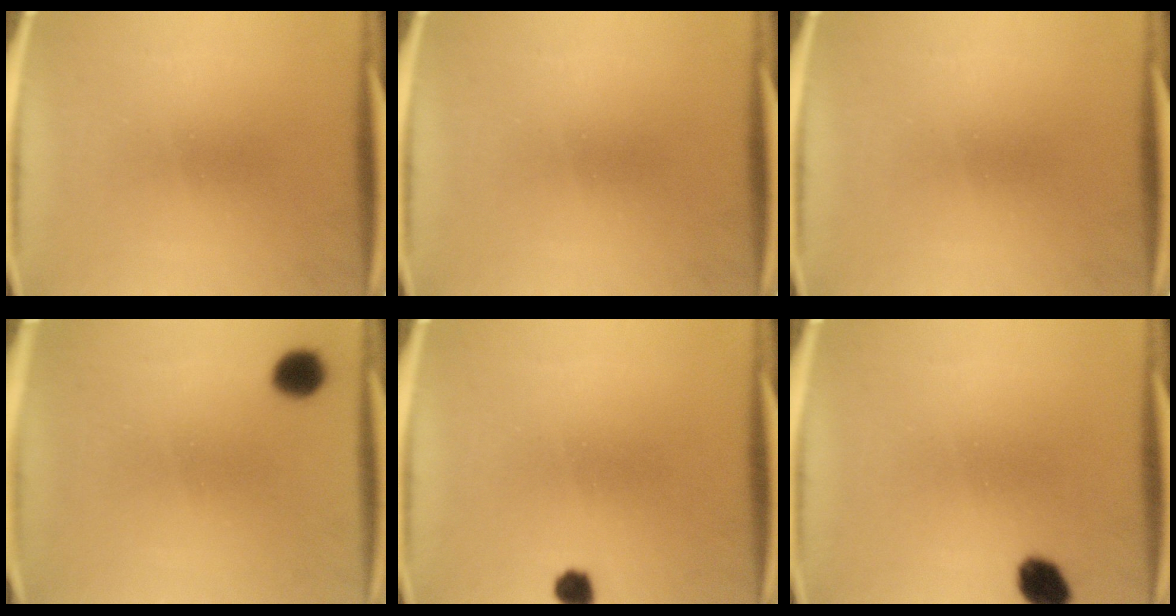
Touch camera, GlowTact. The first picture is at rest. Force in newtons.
{"total": 0.0}
{"total": 0.0}
{"total": 6.0}
{"total": 2.4}
{"total": 5.0}